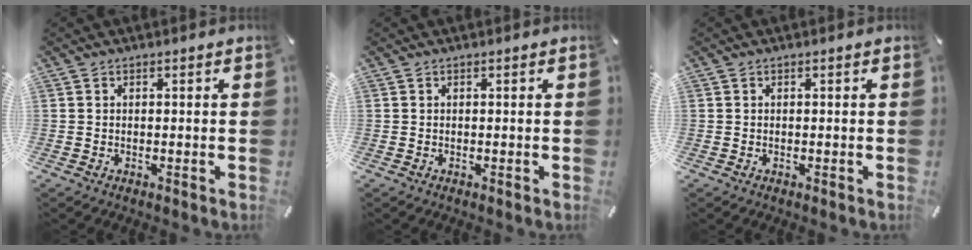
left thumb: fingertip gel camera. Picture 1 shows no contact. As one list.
[{"total": 0.0}, {"total": 0.0}]